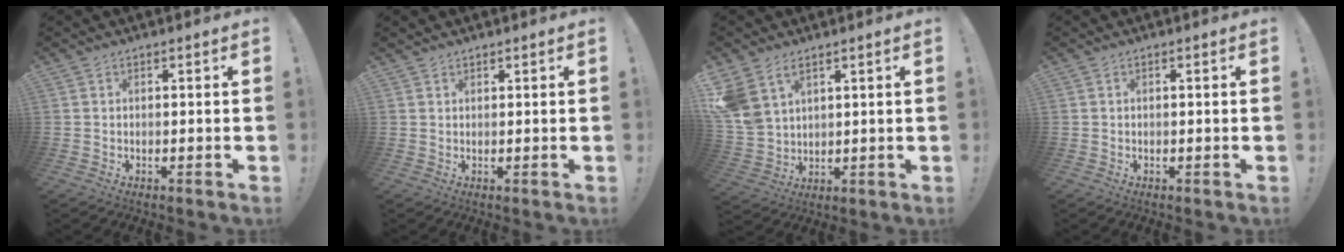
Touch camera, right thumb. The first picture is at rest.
{"total": 1.2, "force": [1.1, 0.5, 0.1], "torque": [0.004, -0.004, 0.020]}
{"total": 8.2, "force": [5.2, 5.2, 3.6], "torque": [-0.072, -0.027, 0.107]}
{"total": 0.0}